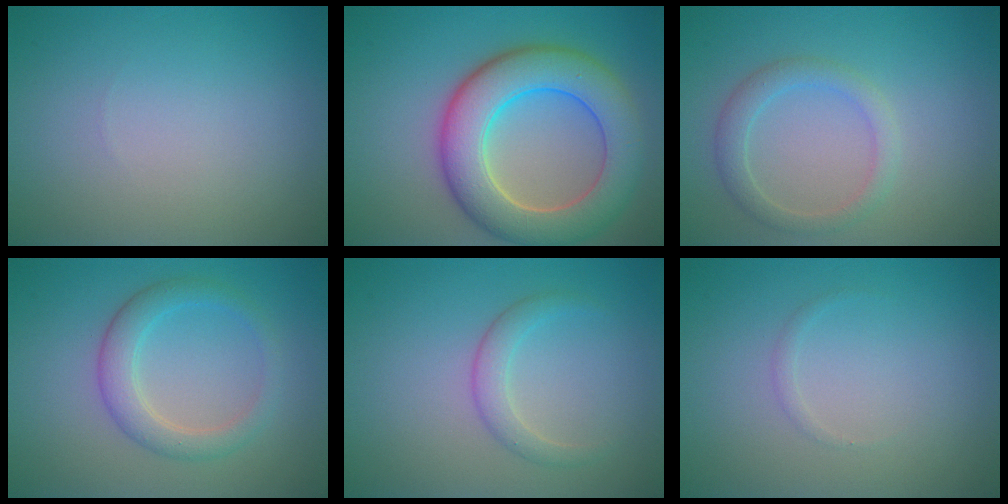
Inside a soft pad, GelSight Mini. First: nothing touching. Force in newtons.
{"total": 8.8, "press": 8.8, "slide": 0.7}
{"total": 2.3, "press": 2.3, "slide": 0.0}
{"total": 3.2, "press": 3.2, "slide": 0.2}
{"total": 1.9, "press": 1.9, "slide": 0.1}
{"total": 0.5, "press": 0.5, "slide": 0.0}